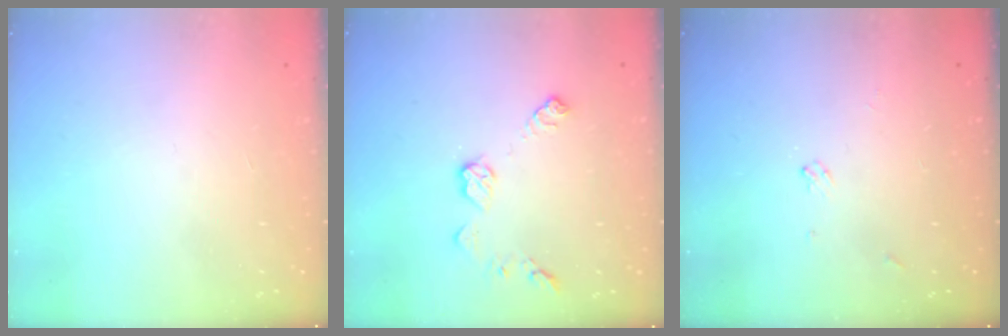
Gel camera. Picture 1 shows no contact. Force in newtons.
{"total": 8.7, "press": 8.7, "slide": 0.3}
{"total": 3.9, "press": 3.9, "slide": 0.5}